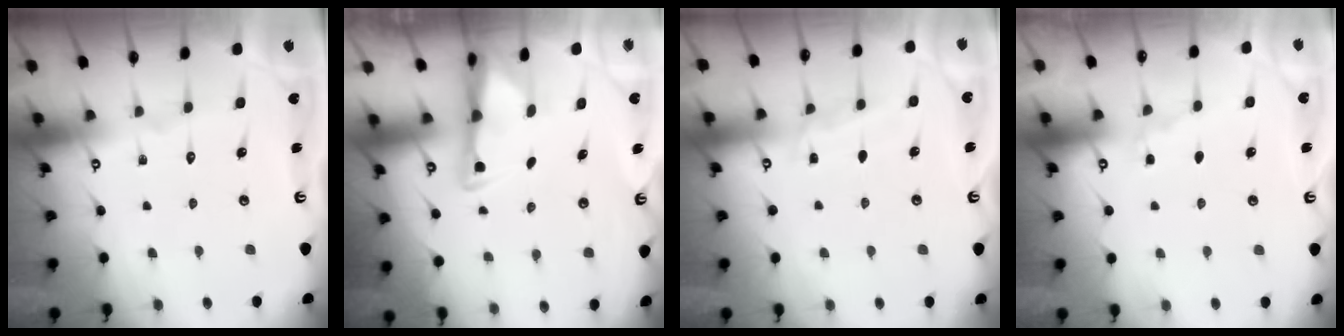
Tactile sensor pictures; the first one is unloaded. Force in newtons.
{"total": 3.0, "press": 2.9, "slide": 0.5}
{"total": 4.1, "press": 4.1, "slide": 0.6}
{"total": 4.0, "press": 4.0, "slide": 0.5}